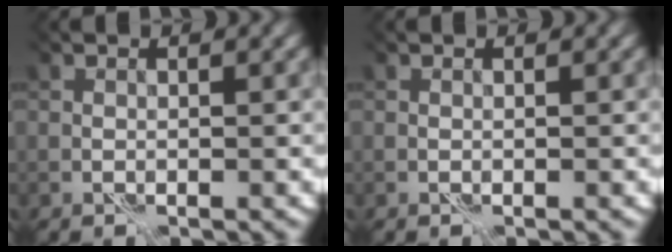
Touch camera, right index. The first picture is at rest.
{"total": 0.0}